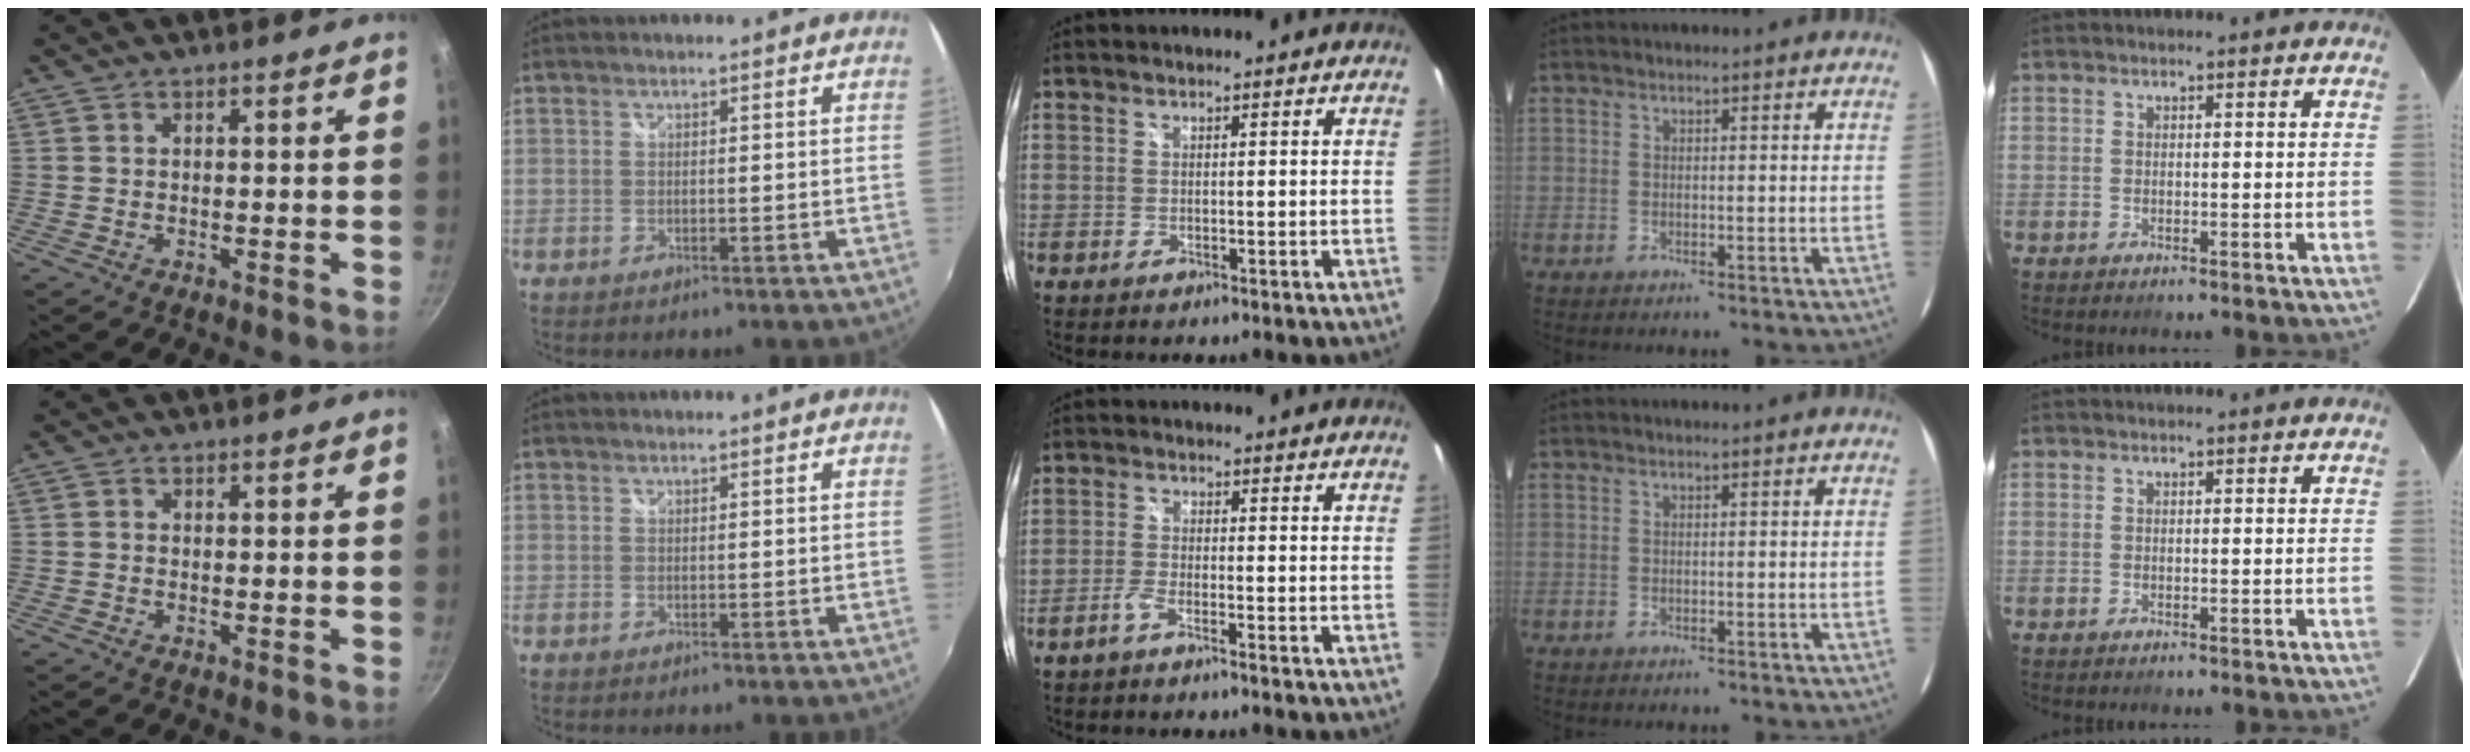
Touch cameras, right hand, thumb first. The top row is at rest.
{"middle": {"total": 2.1, "force": [-1.7, 0.1, 1.3], "torque": [-0.042, 0.003, -0.038]}}